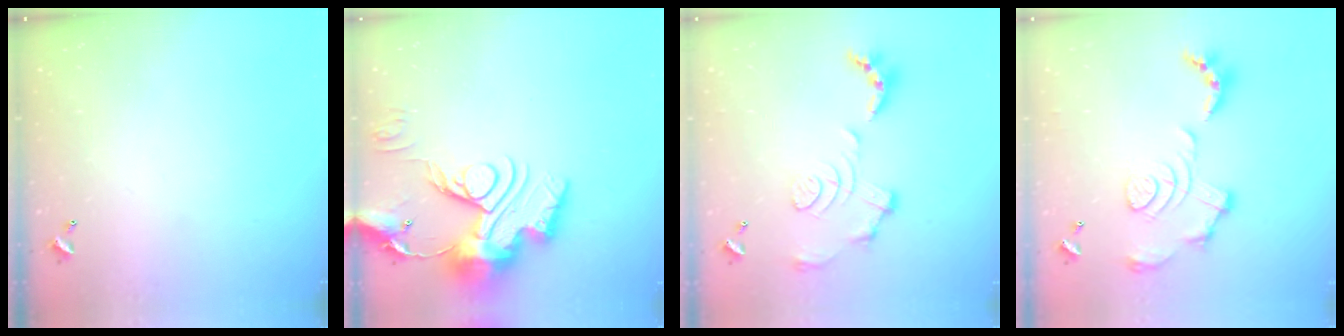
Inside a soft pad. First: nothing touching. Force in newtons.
{"total": 18.7, "press": 18.6, "slide": 1.7}
{"total": 1.5, "press": 0.8, "slide": 1.3}
{"total": 1.7, "press": 1.1, "slide": 1.3}